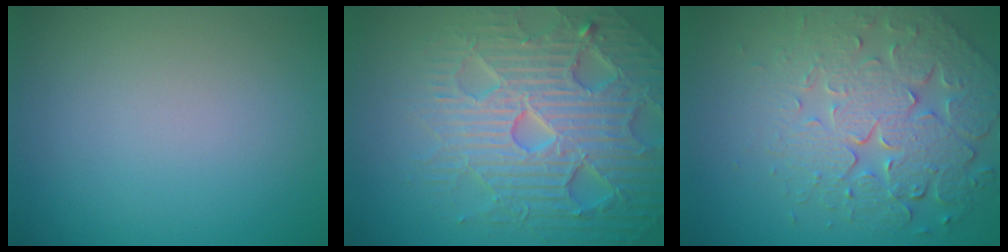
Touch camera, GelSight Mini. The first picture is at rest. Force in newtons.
{"total": 7.4, "press": 7.3, "slide": 1.6}
{"total": 8.0, "press": 5.8, "slide": 5.5}